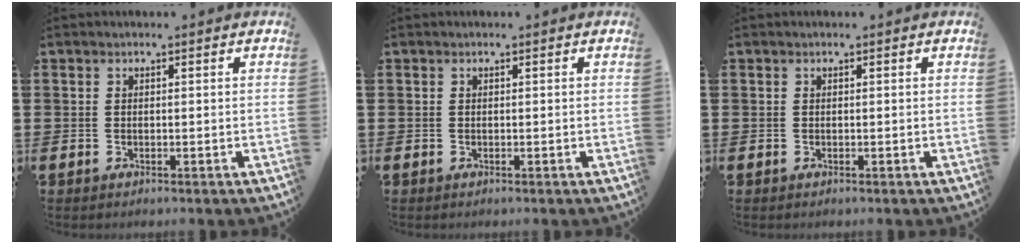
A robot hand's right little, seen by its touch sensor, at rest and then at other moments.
{"total": 0.0}
{"total": 0.0}